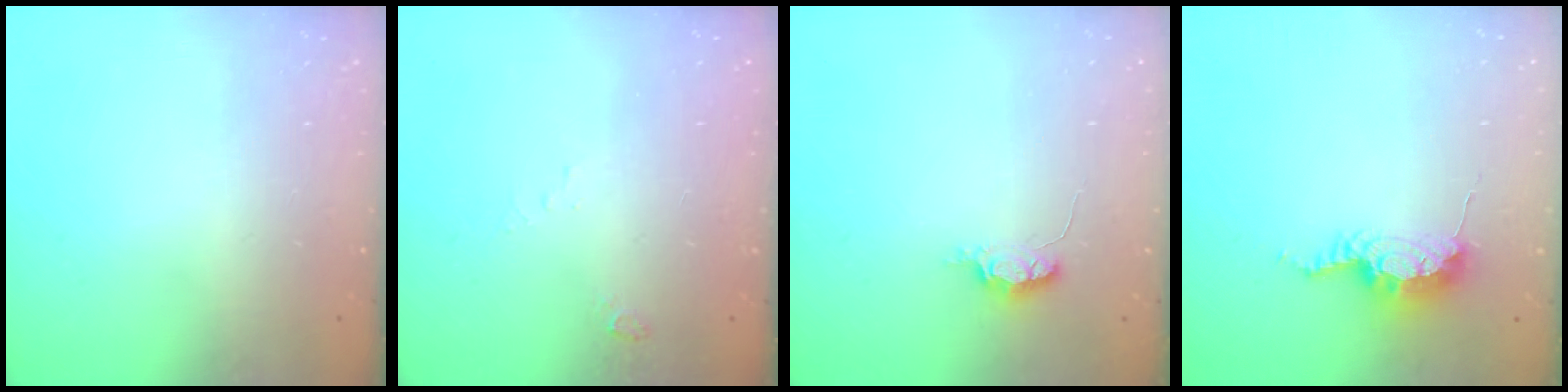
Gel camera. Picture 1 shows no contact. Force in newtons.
{"total": 3.0, "press": 2.1, "slide": 2.1}
{"total": 4.7, "press": 4.7, "slide": 0.4}
{"total": 9.2, "press": 9.2, "slide": 0.2}